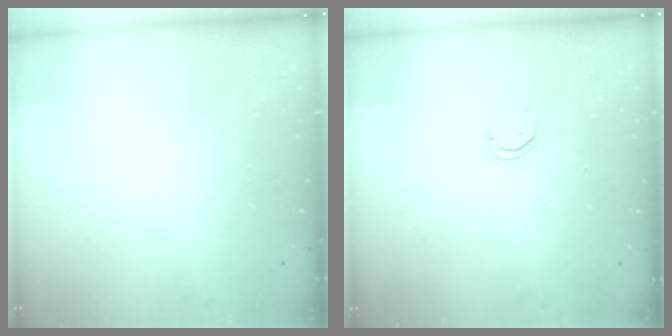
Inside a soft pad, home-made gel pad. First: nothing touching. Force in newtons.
{"total": 3.2, "press": 3.2, "slide": 0.2}